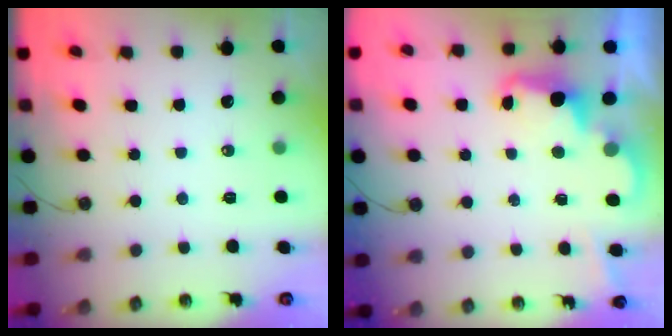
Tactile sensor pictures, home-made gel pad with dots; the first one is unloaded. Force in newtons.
{"total": 2.6, "press": 2.5, "slide": 0.6}